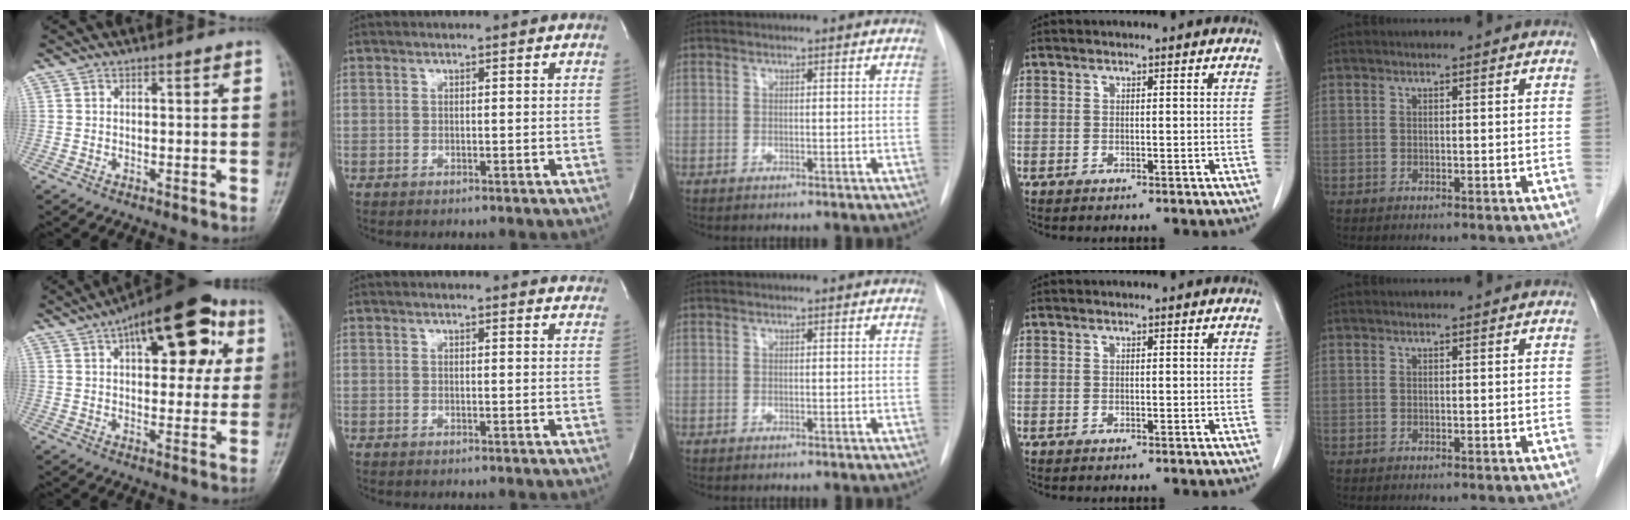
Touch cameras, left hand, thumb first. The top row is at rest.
{"thumb": {"total": 20.7, "force": [8.0, 9.6, 16.5], "torque": [-0.197, 0.009, 0.109]}, "index": {"total": 6.9, "force": [6.8, 0.8, 0.6], "torque": [0.013, -0.026, 0.040]}}